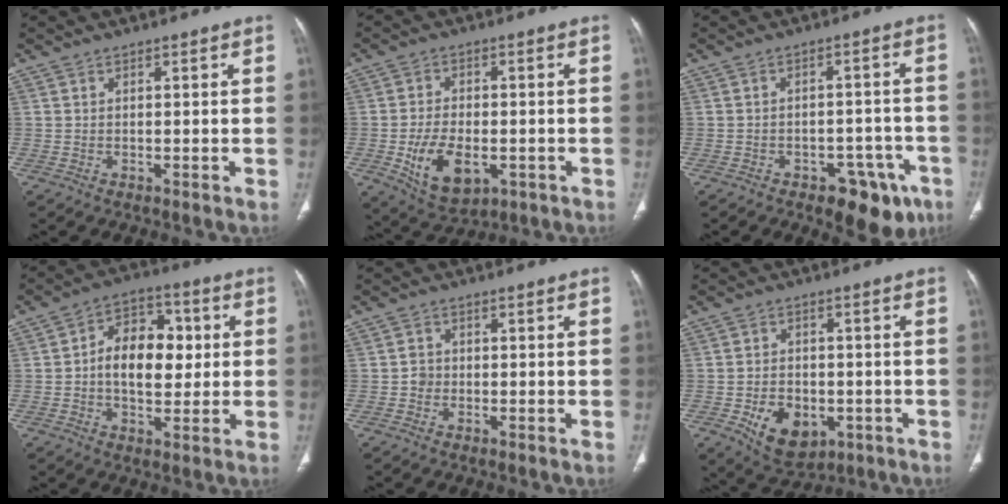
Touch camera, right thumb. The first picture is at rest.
{"total": 11.0, "force": [-3.0, 6.6, 8.3], "torque": [-0.133, 0.003, -0.037]}
{"total": 11.0, "force": [-6.4, 5.9, 6.7], "torque": [-0.046, 0.039, -0.081]}
{"total": 12.5, "force": [0.7, 8.3, 9.4], "torque": [-0.114, 0.018, 0.006]}
{"total": 1.9, "force": [-0.4, 1.7, 0.7], "torque": [-0.002, 0.007, -0.011]}
{"total": 10.5, "force": [-3.6, 7.4, 6.5], "torque": [-0.079, 0.012, -0.042]}